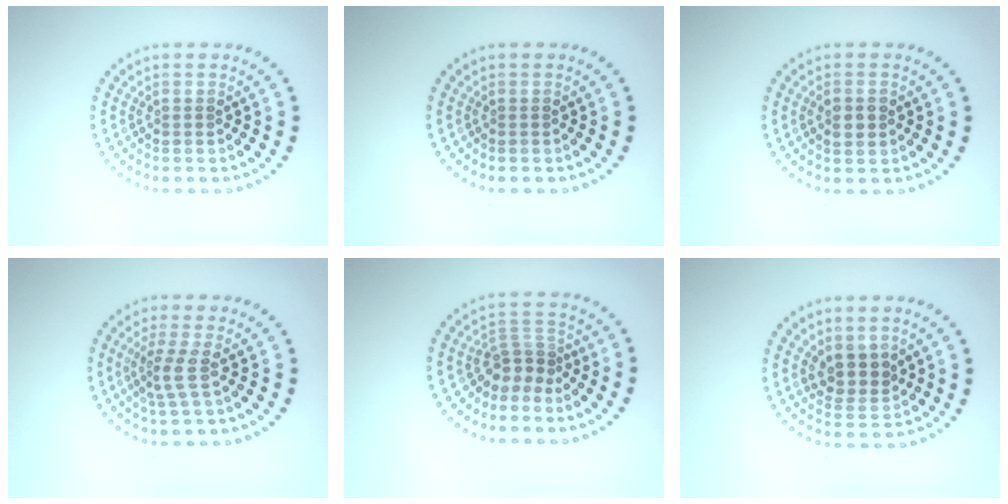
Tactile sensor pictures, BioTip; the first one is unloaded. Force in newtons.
{"total": 0.0}
{"total": 1.8, "press": 1.8, "slide": 0.0}
{"total": 2.4, "press": 1.7, "slide": 1.8}
{"total": 2.6, "press": 1.8, "slide": 1.9}
{"total": 2.9, "press": 2.6, "slide": 1.4}